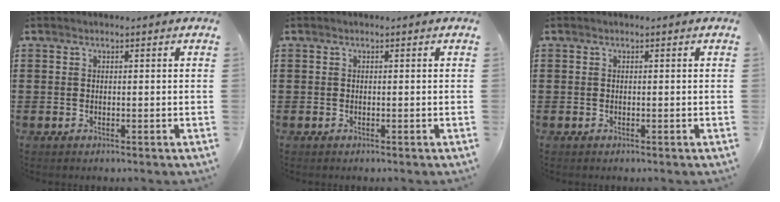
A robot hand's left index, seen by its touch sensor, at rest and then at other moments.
{"total": 0.0}
{"total": 0.0}